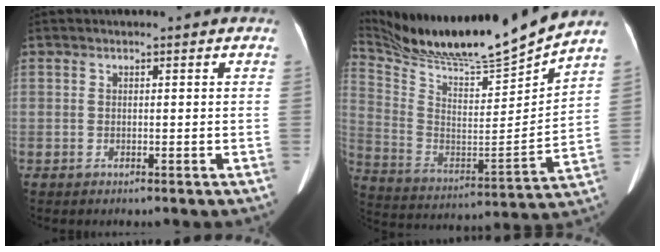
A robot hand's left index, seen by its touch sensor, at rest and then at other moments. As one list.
[{"total": 21.8, "force": [20.2, -0.5, 8.4], "torque": [-0.174, -0.052, 0.335]}]